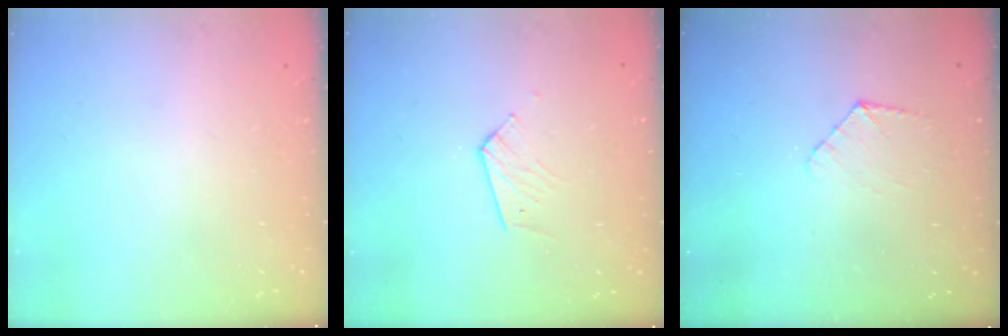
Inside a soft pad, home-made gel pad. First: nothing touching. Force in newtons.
{"total": 4.9, "press": 4.8, "slide": 0.4}
{"total": 5.3, "press": 5.2, "slide": 0.5}